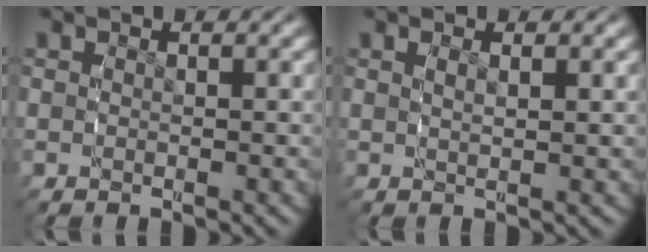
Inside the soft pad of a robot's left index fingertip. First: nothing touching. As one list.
[{"total": 1.1, "force": [0.6, -0.4, 0.8], "torque": [-0.012, -0.004, 0.015]}]